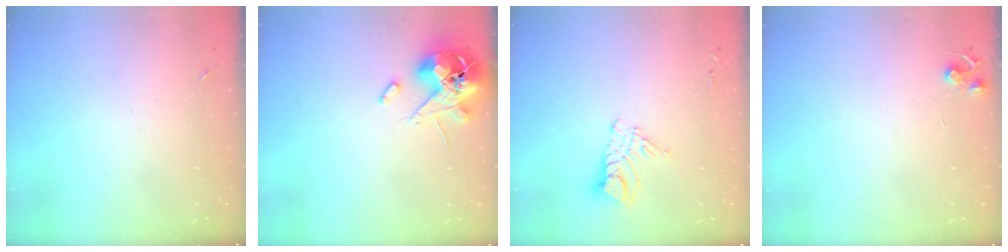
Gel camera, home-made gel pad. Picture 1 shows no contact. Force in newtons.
{"total": 12.1, "press": 12.0, "slide": 2.0}
{"total": 10.5, "press": 10.5, "slide": 0.9}
{"total": 5.5, "press": 5.5, "slide": 0.6}